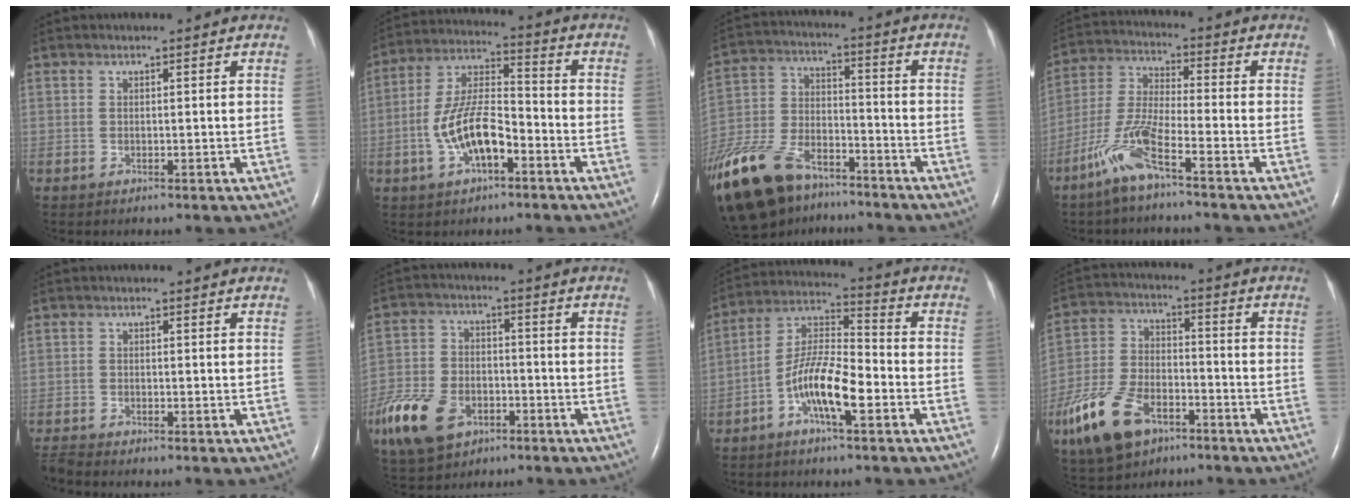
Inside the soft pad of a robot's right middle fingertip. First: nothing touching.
{"total": 10.7, "force": [-3.9, 4.0, 9.1], "torque": [-0.192, 0.016, -0.071]}
{"total": 21.8, "force": [-15.9, 9.9, 11.0], "torque": [-0.310, -0.020, -0.288]}
{"total": 9.1, "force": [-5.7, 0.7, 7.0], "torque": [-0.163, -0.010, -0.122]}
{"total": 2.5, "force": [-2.4, -0.4, 0.2], "torque": [-0.014, -0.016, -0.049]}
{"total": 16.5, "force": [-8.5, 10.2, 9.8], "torque": [-0.247, -0.007, -0.148]}
{"total": 10.4, "force": [-4.4, 2.4, 9.1], "torque": [-0.184, 0.015, -0.082]}
{"total": 13.9, "force": [-7.8, 7.2, 9.0], "torque": [-0.205, -0.002, -0.141]}